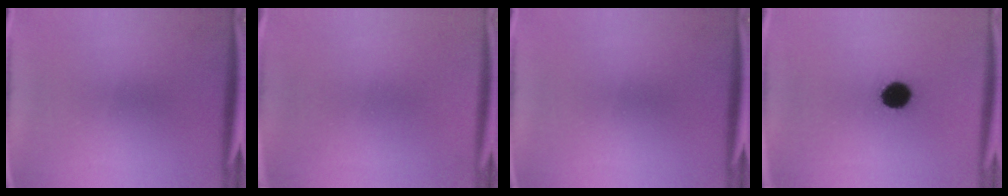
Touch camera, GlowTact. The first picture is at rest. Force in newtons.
{"total": 1.1}
{"total": 0.0}
{"total": 6.7}